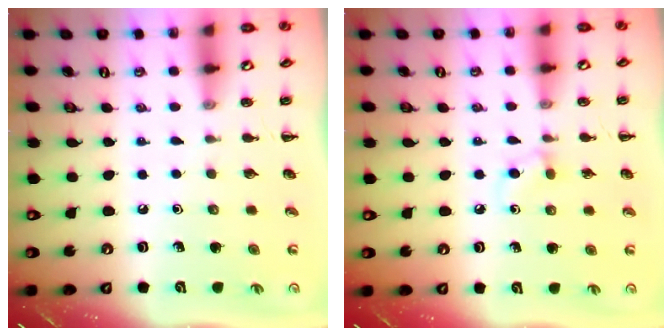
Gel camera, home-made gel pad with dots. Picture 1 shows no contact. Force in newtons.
{"total": 4.5, "press": 4.2, "slide": 1.6}